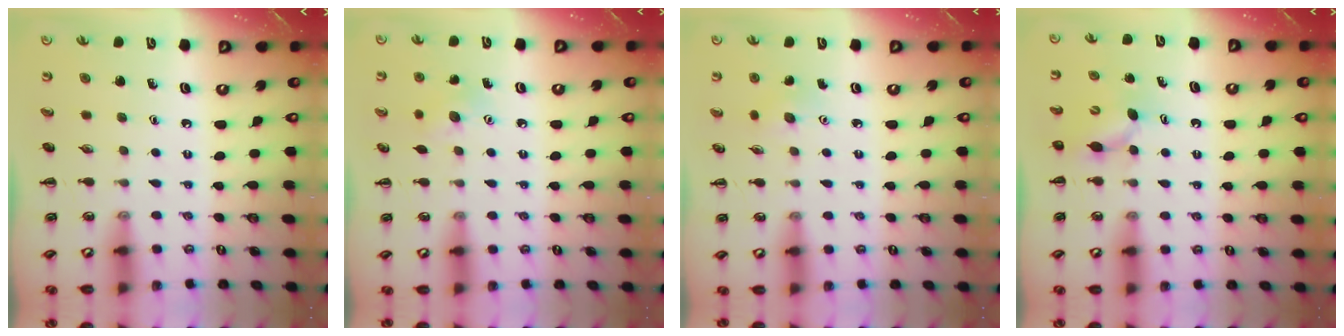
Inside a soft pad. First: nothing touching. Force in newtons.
{"total": 6.9, "press": 6.7, "slide": 1.5}
{"total": 3.6, "press": 3.5, "slide": 0.9}
{"total": 5.0, "press": 4.9, "slide": 1.0}